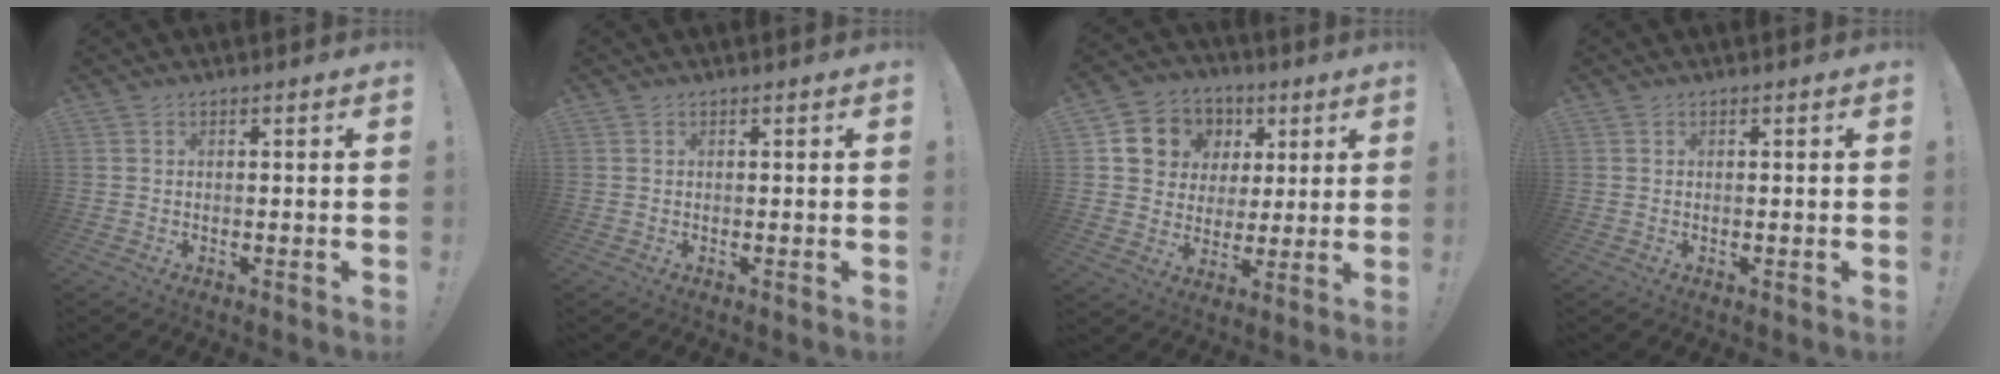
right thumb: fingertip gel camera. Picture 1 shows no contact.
{"total": 0.0}
{"total": 10.9, "force": [3.7, 9.9, 2.7], "torque": [-0.044, -0.016, 0.086]}
{"total": 0.0}